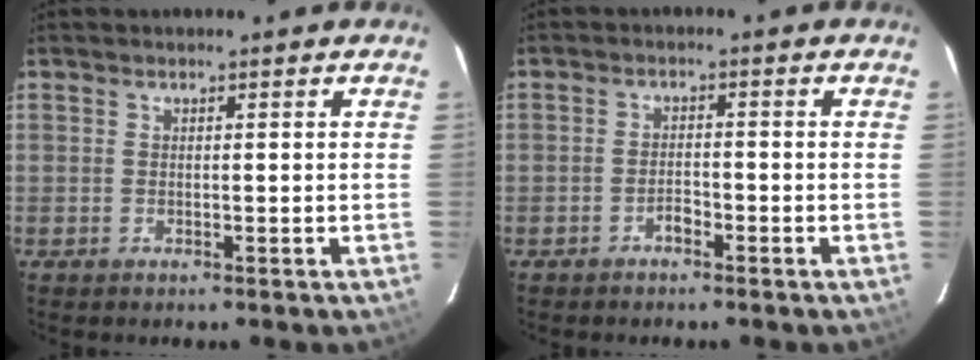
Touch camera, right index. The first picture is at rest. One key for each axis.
{"total": 2.0, "fx": -1.6, "fy": 0.6, "fz": 0.8, "tx": -0.016, "ty": 0.004, "tz": -0.029}